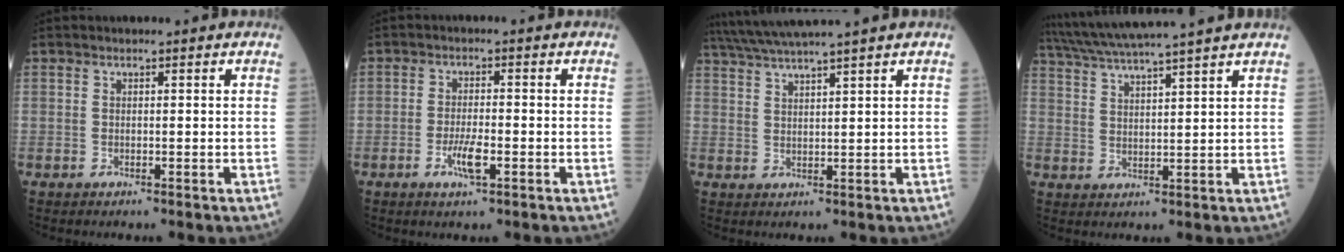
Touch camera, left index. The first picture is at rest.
{"total": 3.6, "force": [-1.5, 0.5, 3.3], "torque": [-0.062, -0.003, -0.027]}
{"total": 8.5, "force": [7.2, -1.9, 4.0], "torque": [-0.070, 0.020, 0.119]}
{"total": 13.0, "force": [11.4, -1.7, 6.1], "torque": [-0.113, 0.013, 0.175]}